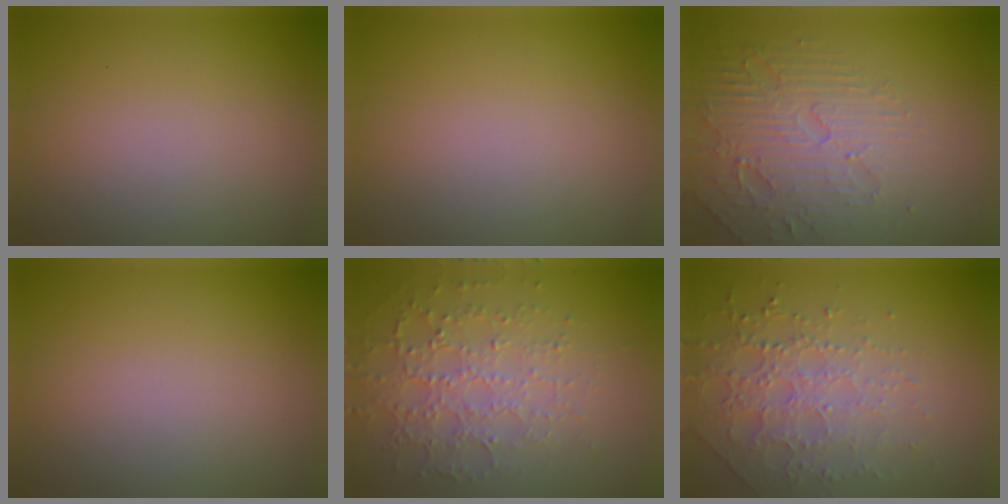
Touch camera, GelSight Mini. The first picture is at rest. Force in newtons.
{"total": 0.0}
{"total": 4.7, "press": 4.6, "slide": 0.9}
{"total": 0.0}
{"total": 4.8, "press": 3.5, "slide": 3.4}
{"total": 3.0, "press": 2.8, "slide": 1.1}